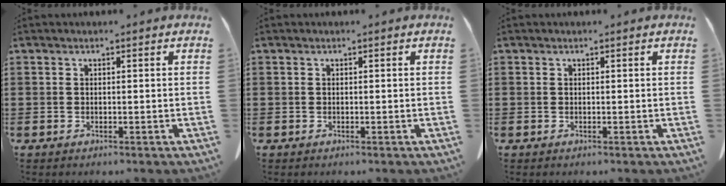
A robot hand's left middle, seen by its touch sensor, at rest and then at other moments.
{"total": 0.0}
{"total": 0.0}